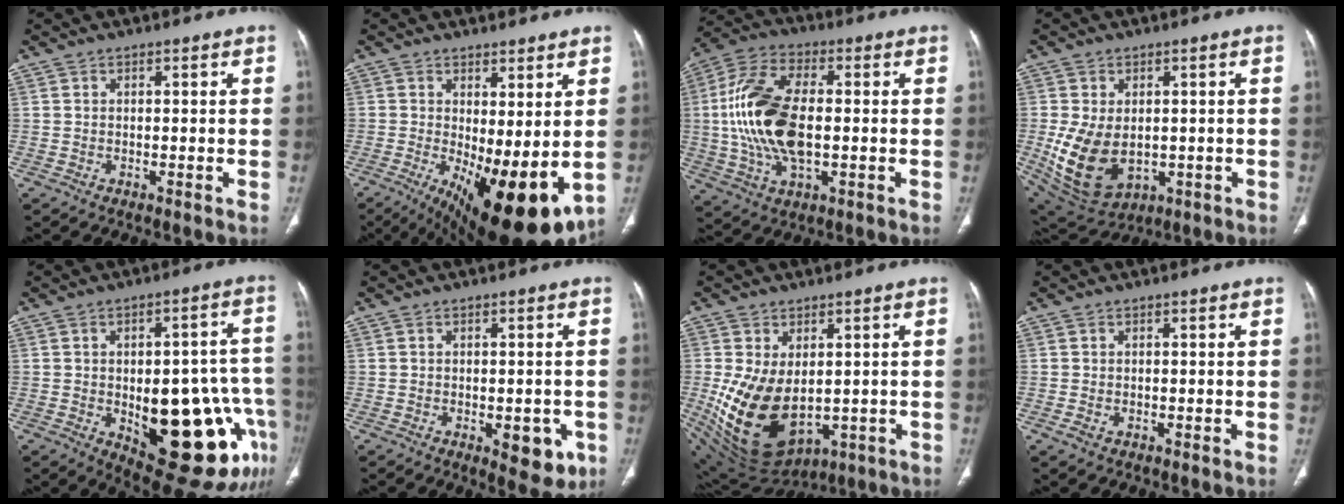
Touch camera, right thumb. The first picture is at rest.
{"total": 15.9, "force": [-3.1, 5.8, 14.4], "torque": [-0.210, -0.026, -0.022]}
{"total": 18.4, "force": [-0.2, 9.4, 15.8], "torque": [-0.326, 0.009, -0.002]}
{"total": 12.9, "force": [-1.4, 8.6, 9.6], "torque": [-0.169, -0.009, 0.005]}
{"total": 24.7, "force": [-7.4, 10.7, 21.0], "torque": [-0.216, 0.027, -0.072]}
{"total": 7.3, "force": [-2.5, 3.7, 5.8], "torque": [-0.046, -0.001, -0.021]}
{"total": 16.2, "force": [-1.1, 10.3, 12.5], "torque": [-0.217, -0.017, 0.017]}
{"total": 1.4, "force": [-0.4, 1.0, 0.9], "torque": [-0.021, 0.004, -0.005]}